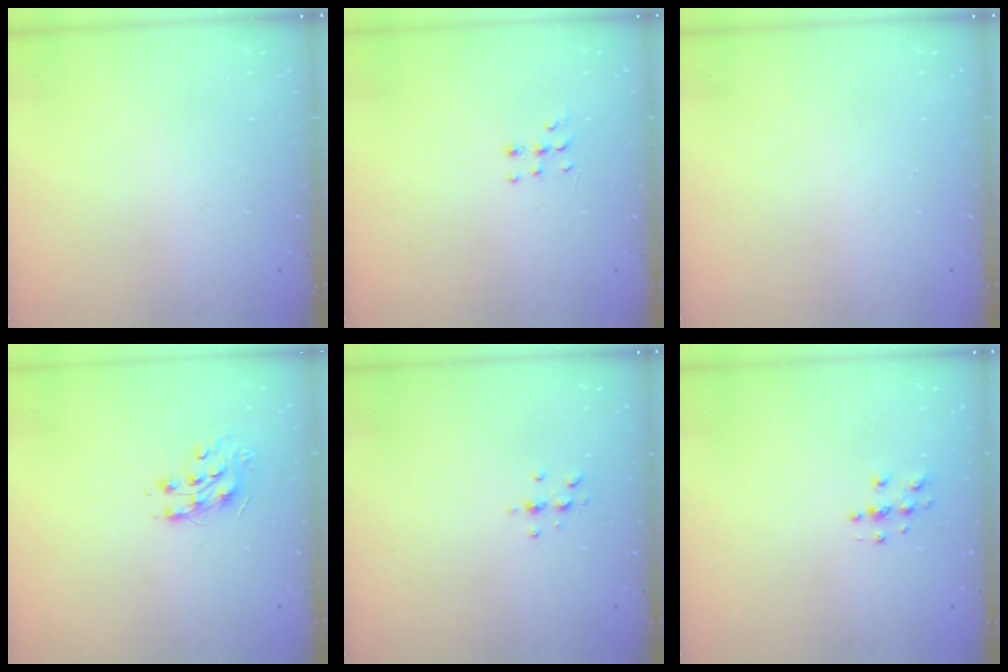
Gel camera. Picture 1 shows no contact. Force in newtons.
{"total": 5.9, "press": 5.8, "slide": 0.7}
{"total": 0.0}
{"total": 8.4, "press": 8.4, "slide": 0.2}
{"total": 3.8, "press": 3.7, "slide": 0.4}
{"total": 4.6, "press": 4.6, "slide": 0.2}